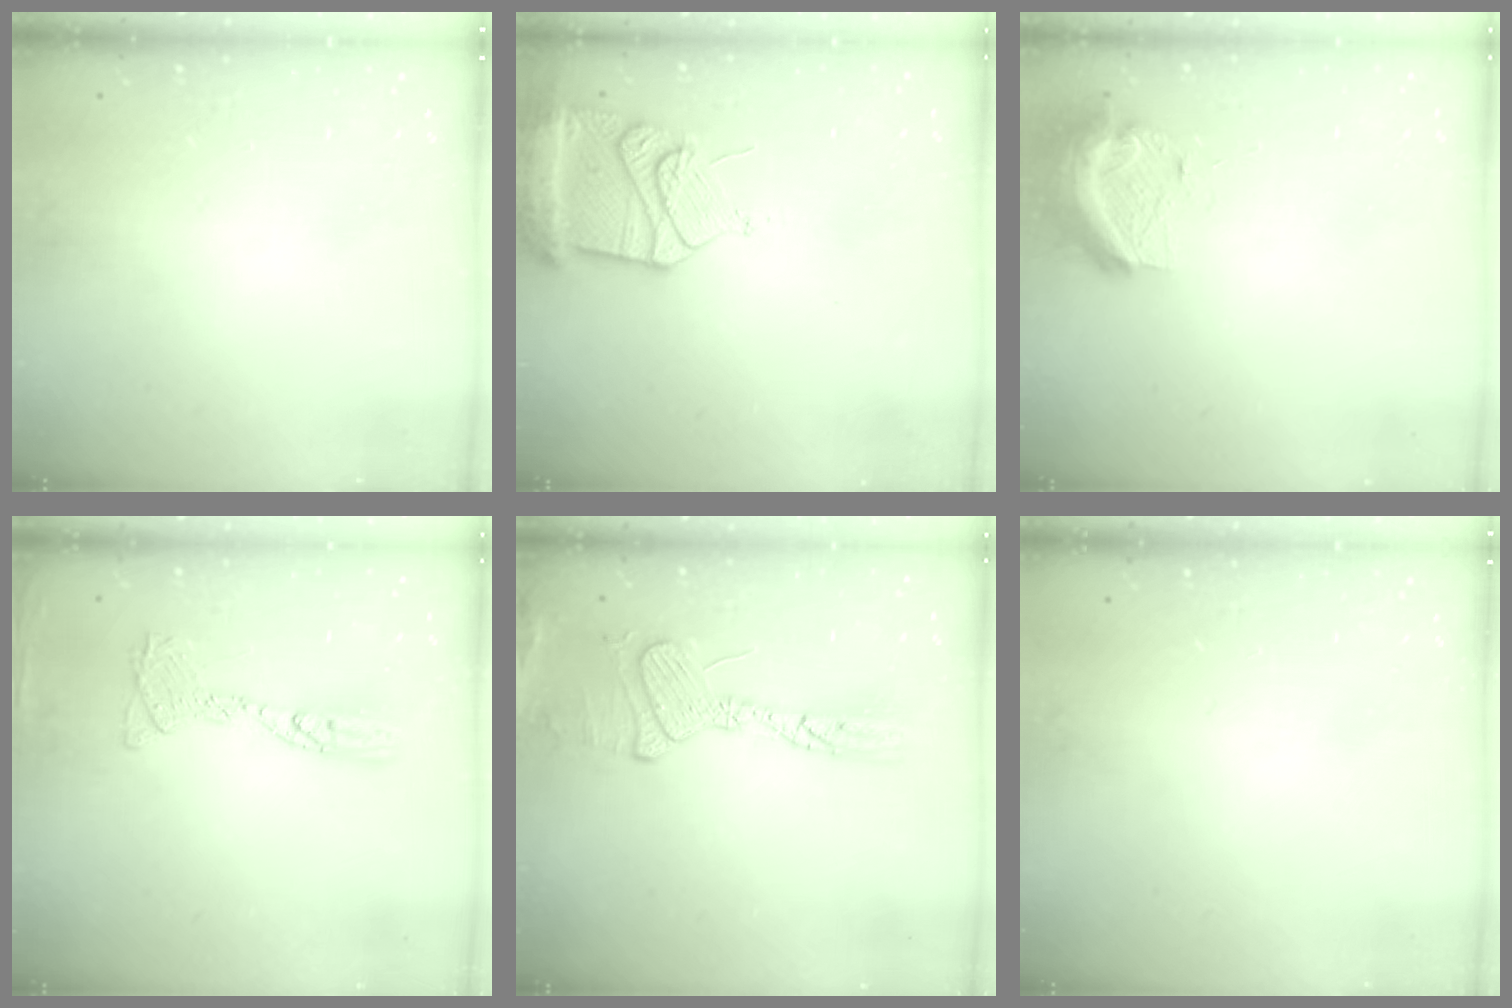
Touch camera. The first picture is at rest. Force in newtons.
{"total": 15.7, "press": 15.6, "slide": 1.5}
{"total": 10.0, "press": 9.9, "slide": 0.8}
{"total": 11.6, "press": 11.5, "slide": 1.2}
{"total": 15.8, "press": 15.8, "slide": 1.1}
{"total": 0.0}